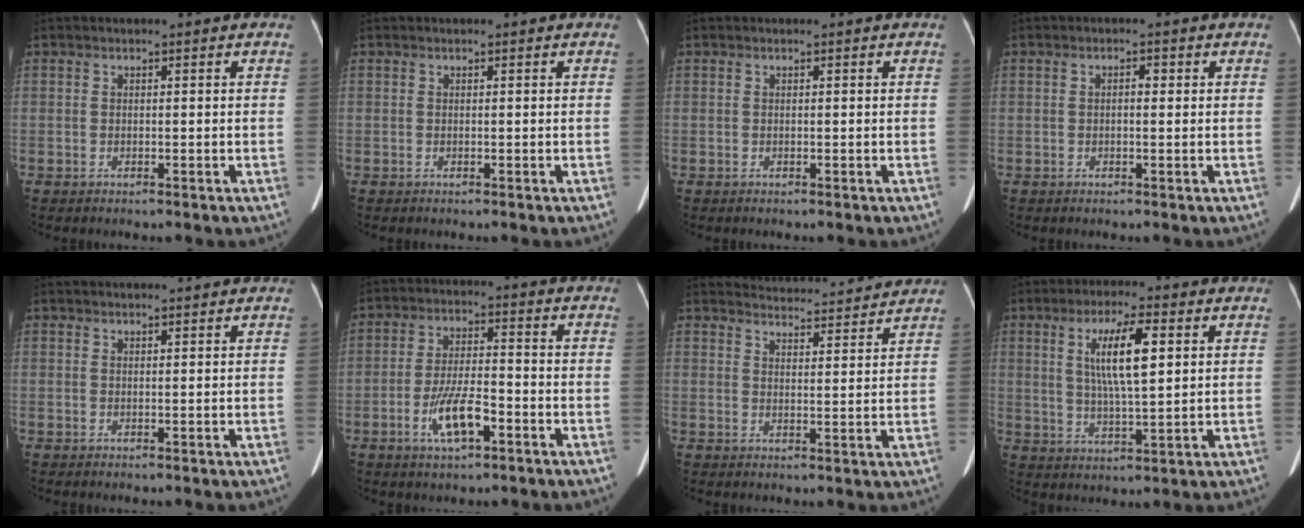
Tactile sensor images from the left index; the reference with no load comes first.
{"total": 0.0}
{"total": 0.0}
{"total": 1.1, "force": [-0.3, 0.3, 1.0], "torque": [-0.013, -0.003, -0.002]}
{"total": 3.5, "force": [3.3, -0.2, 1.2], "torque": [-0.013, 0.008, 0.039]}
{"total": 7.3, "force": [-3.7, 1.7, 6.1], "torque": [-0.120, -0.008, -0.062]}
{"total": 13.7, "force": [13.3, 0.8, 3.0], "torque": [-0.046, -0.018, 0.167]}
{"total": 8.2, "force": [2.1, 1.1, 7.8], "torque": [-0.144, -0.003, 0.043]}